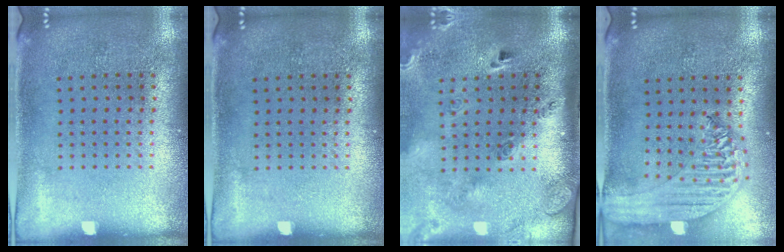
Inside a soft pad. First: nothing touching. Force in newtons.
{"total": 0.0}
{"total": 2.9, "press": 2.0, "slide": 2.1}
{"total": 2.2, "press": 2.0, "slide": 0.9}